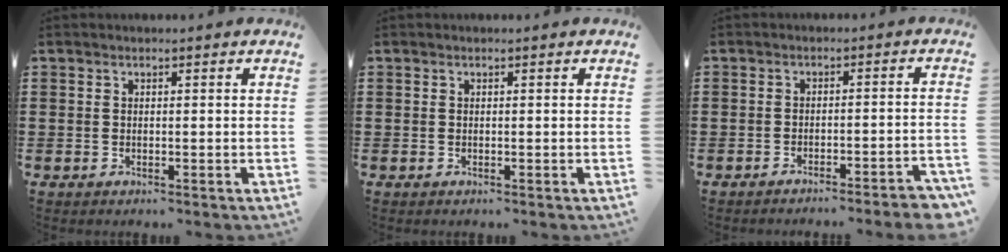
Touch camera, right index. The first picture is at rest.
{"total": 0.0}
{"total": 3.2, "force": [-2.9, -0.4, 1.3], "torque": [-0.022, -0.006, -0.057]}